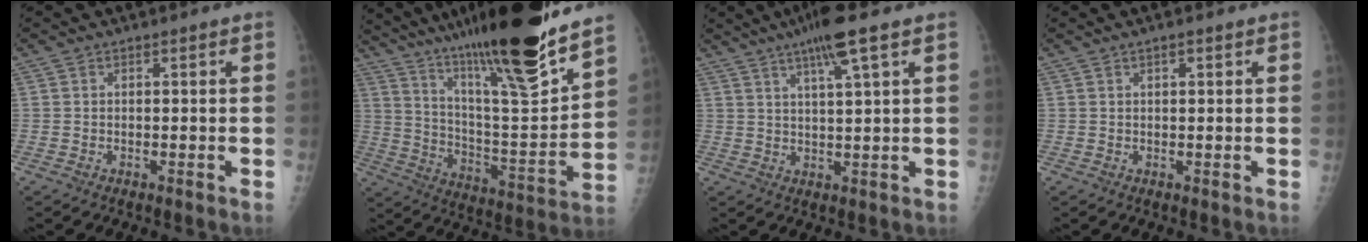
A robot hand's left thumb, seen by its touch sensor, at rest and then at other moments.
{"total": 28.1, "force": [21.1, 3.2, 18.2], "torque": [-0.279, -0.089, 0.344]}
{"total": 8.5, "force": [5.0, 0.3, 6.9], "torque": [-0.122, -0.010, 0.084]}
{"total": 1.3, "force": [0.7, 0.4, 1.0], "torque": [-0.014, 0.000, 0.010]}